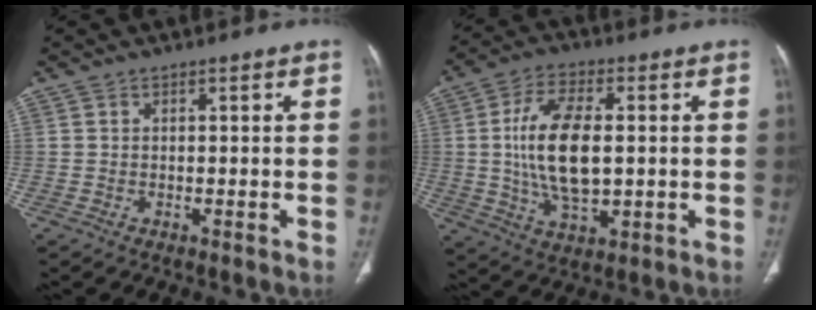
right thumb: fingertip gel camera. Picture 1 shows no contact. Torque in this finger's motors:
{"motor_torque": [2.43, 2.57, 1.74, -0.99, 0.59]}